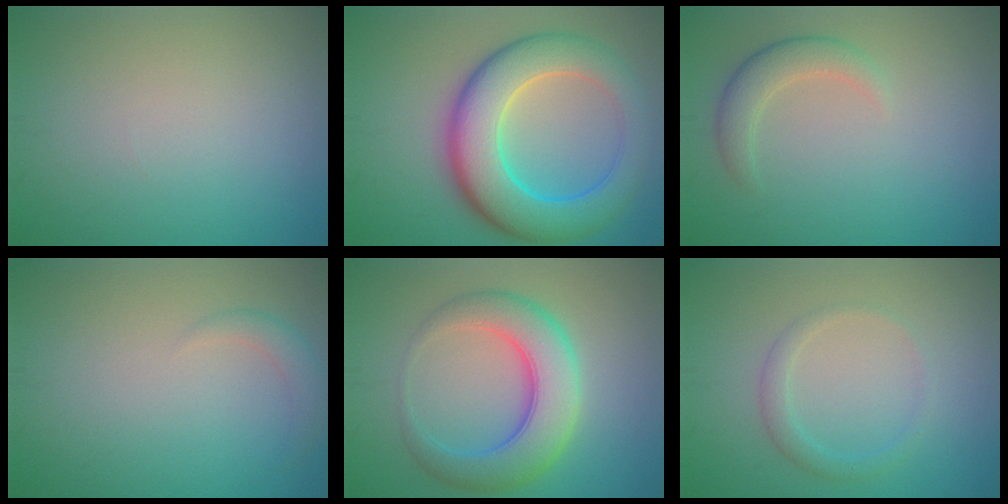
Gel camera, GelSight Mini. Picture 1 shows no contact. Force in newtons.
{"total": 10.3, "press": 10.3, "slide": 0.1}
{"total": 2.7, "press": 2.7, "slide": 0.4}
{"total": 1.5, "press": 1.5, "slide": 0.1}
{"total": 7.0, "press": 7.0, "slide": 0.1}
{"total": 1.8, "press": 1.8, "slide": 0.1}